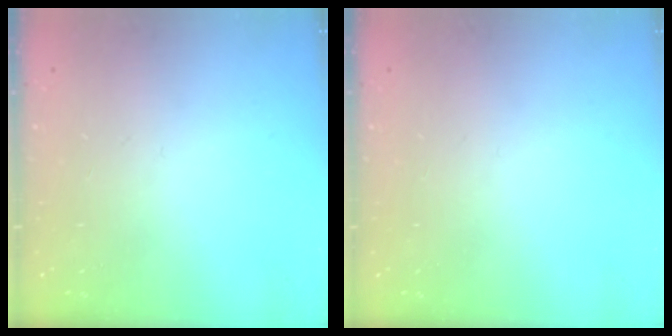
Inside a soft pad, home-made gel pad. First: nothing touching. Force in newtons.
{"total": 0.0}